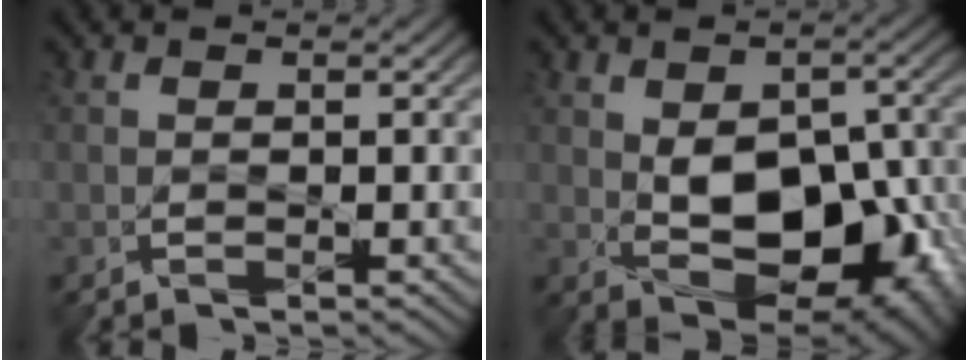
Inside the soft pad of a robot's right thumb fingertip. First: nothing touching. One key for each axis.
{"total": 12.4, "fx": -1.5, "fy": 8.2, "fz": 9.2, "tx": -0.123, "ty": -0.016, "tz": -0.011}